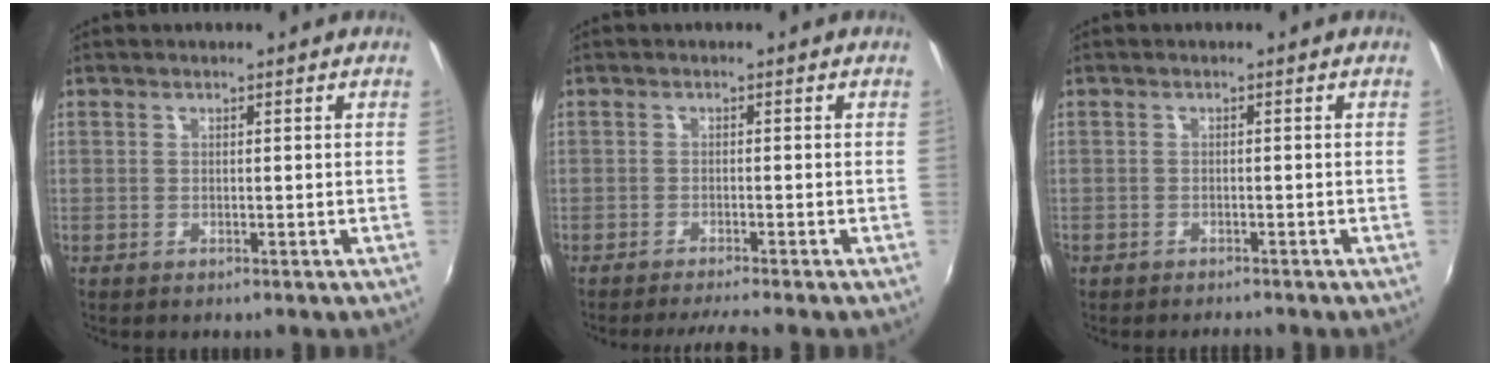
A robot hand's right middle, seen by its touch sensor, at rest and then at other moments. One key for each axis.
{"total": 3.9, "fx": -3.5, "fy": -0.7, "fz": 1.5, "tx": -0.036, "ty": -0.007, "tz": -0.061}
{"total": 1.7, "fx": -1.6, "fy": 0.5, "fz": 0.3, "tx": -0.017, "ty": -0.005, "tz": -0.030}